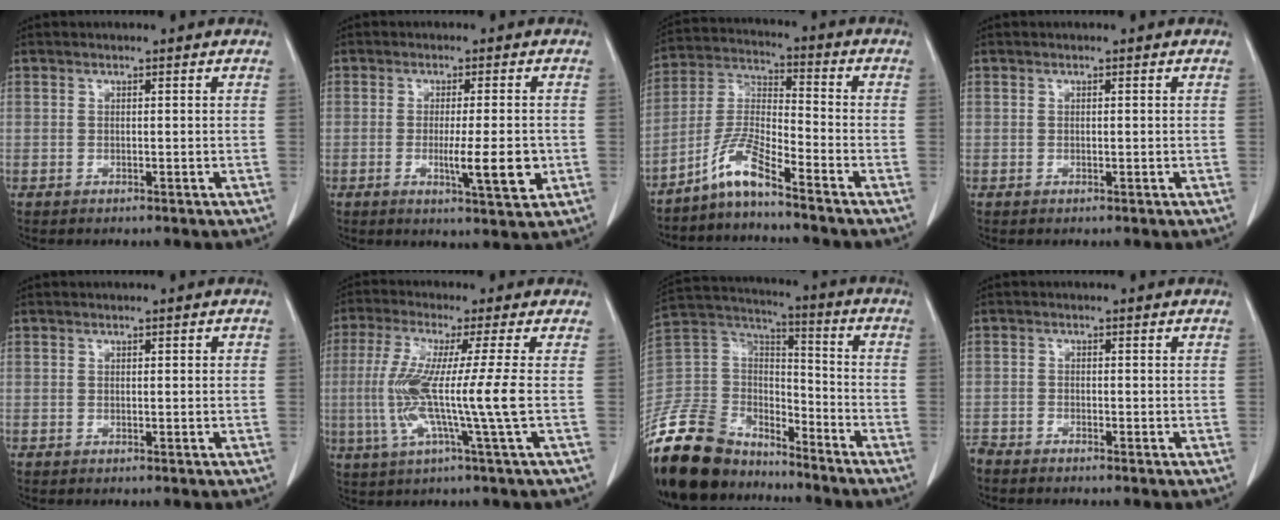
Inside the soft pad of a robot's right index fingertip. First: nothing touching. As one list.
[{"total": 6.5, "force": [-1.4, 0.6, 6.3], "torque": [-0.096, -0.010, -0.018]}, {"total": 7.3, "force": [-5.8, 0.0, 4.5], "torque": [-0.102, 0.000, -0.119]}, {"total": 0.0}, {"total": 0.7, "force": [0.1, 0.3, 0.6], "torque": [-0.008, 0.005, 0.003]}, {"total": 10.9, "force": [-1.0, -1.8, 10.7], "torque": [-0.217, -0.020, -0.023]}, {"total": 21.3, "force": [-17.7, 9.2, 7.5], "torque": [-0.188, 0.018, -0.323]}, {"total": 2.4, "force": [-2.3, 0.3, 0.7], "torque": [-0.010, -0.003, -0.043]}]